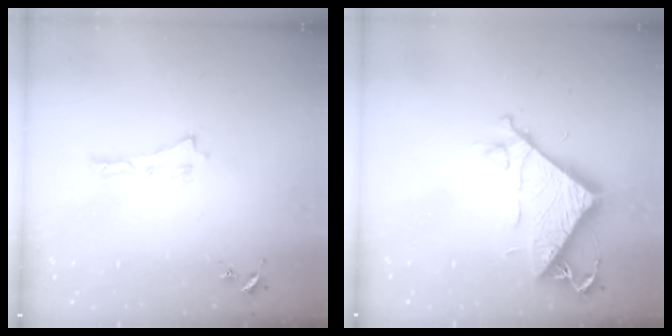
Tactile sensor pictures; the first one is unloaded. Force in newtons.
{"total": 9.5, "press": 9.5, "slide": 0.4}